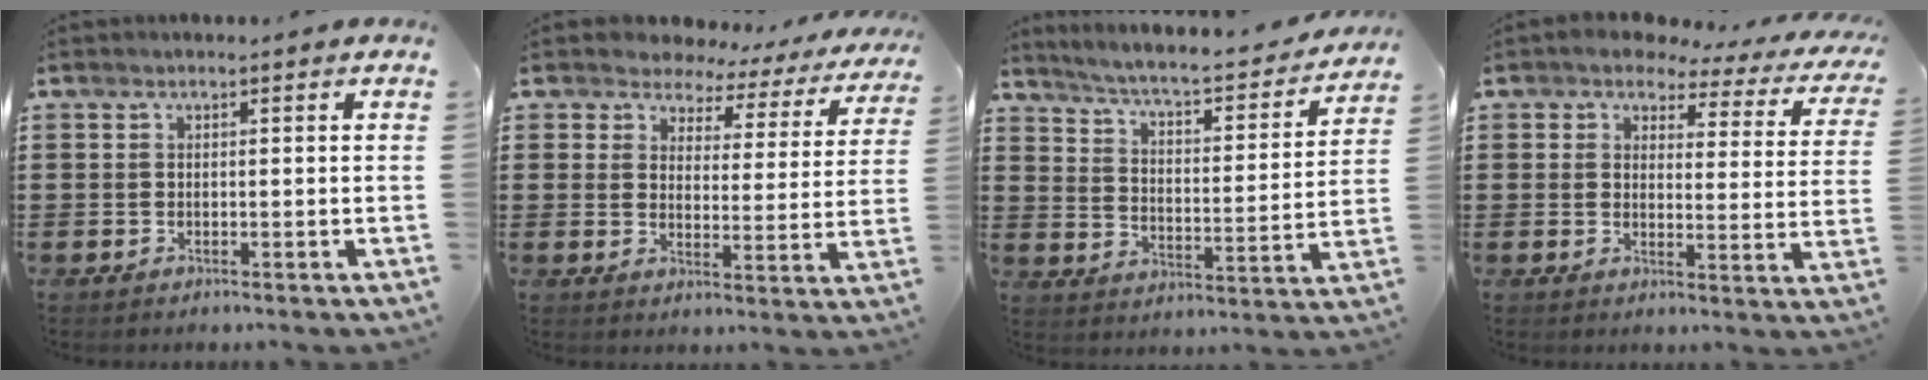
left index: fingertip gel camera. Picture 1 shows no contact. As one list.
[{"total": 3.9, "force": [3.3, 2.0, 0.7], "torque": [-0.037, -0.018, 0.054]}, {"total": 4.6, "force": [4.1, 0.0, 2.2], "torque": [-0.064, -0.036, 0.058]}, {"total": 3.3, "force": [2.7, 1.4, 1.3], "torque": [-0.036, -0.018, 0.040]}]